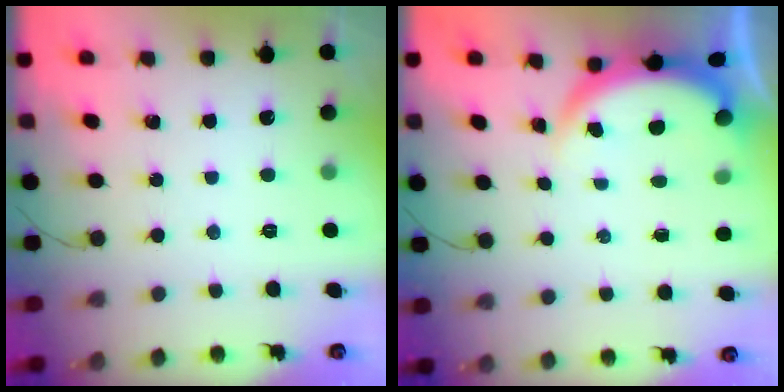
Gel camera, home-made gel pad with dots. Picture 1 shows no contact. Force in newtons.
{"total": 4.0, "press": 4.0, "slide": 0.2}